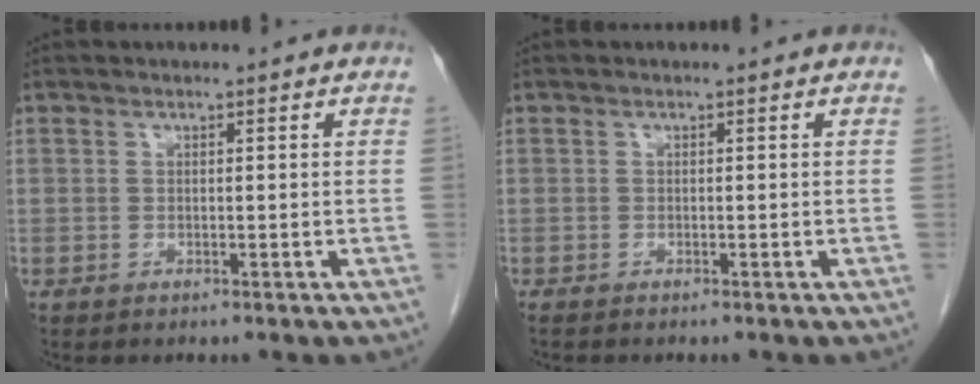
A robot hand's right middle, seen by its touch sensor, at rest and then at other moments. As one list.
[{"total": 0.7, "force": [-0.7, 0.1, 0.3], "torque": [-0.011, -0.003, -0.011]}]